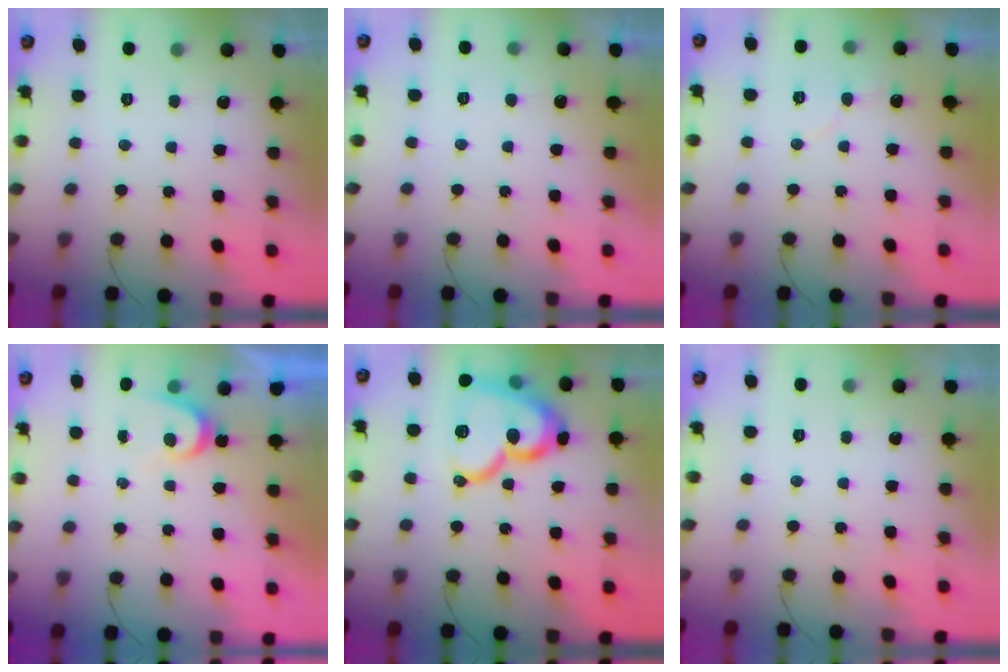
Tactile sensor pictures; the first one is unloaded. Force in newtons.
{"total": 3.5, "press": 3.5, "slide": 0.3}
{"total": 4.3, "press": 4.3, "slide": 0.4}
{"total": 3.4, "press": 3.4, "slide": 0.4}
{"total": 19.8, "press": 19.7, "slide": 2.0}
{"total": 0.0}